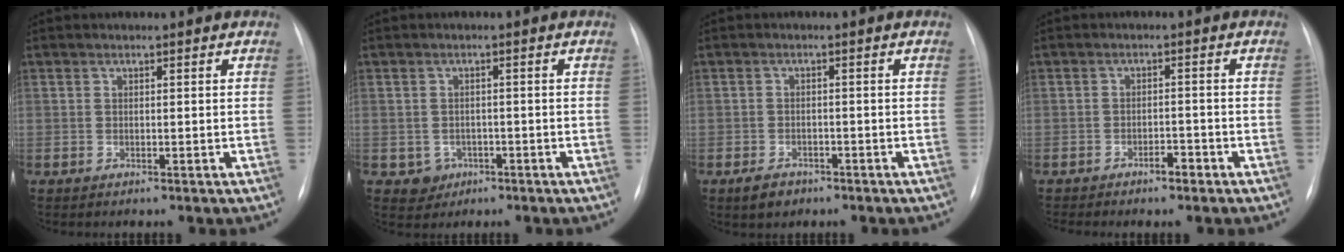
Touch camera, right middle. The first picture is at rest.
{"total": 2.9, "force": [-1.2, 2.6, 0.4], "torque": [-0.001, 0.009, -0.010]}
{"total": 3.2, "force": [-2.2, 1.9, 1.3], "torque": [-0.028, 0.001, -0.028]}
{"total": 2.9, "force": [-2.2, 0.8, 1.7], "torque": [-0.026, 0.004, -0.034]}